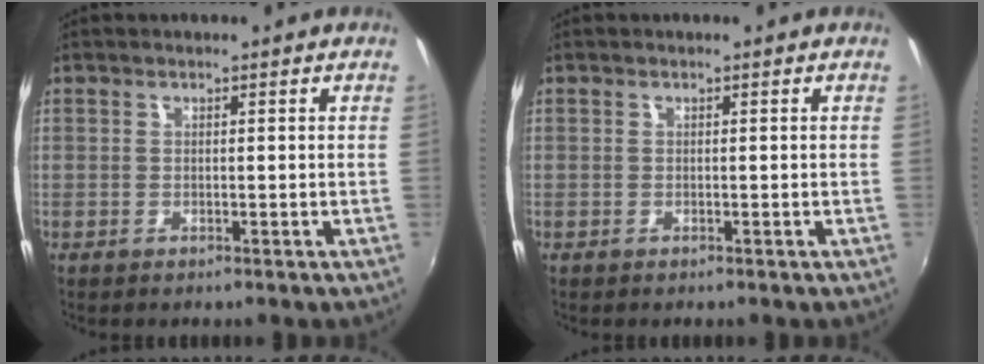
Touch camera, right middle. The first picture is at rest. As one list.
[{"total": 0.0}]